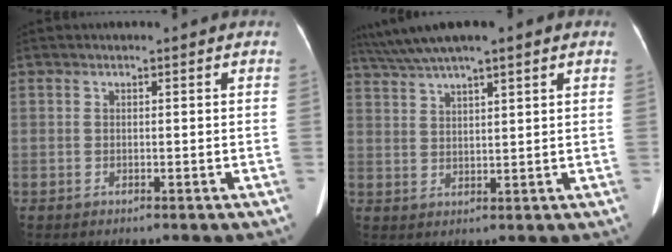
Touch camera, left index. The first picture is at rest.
{"total": 9.2, "force": [7.0, 0.5, 5.8], "torque": [-0.108, 0.043, 0.119]}